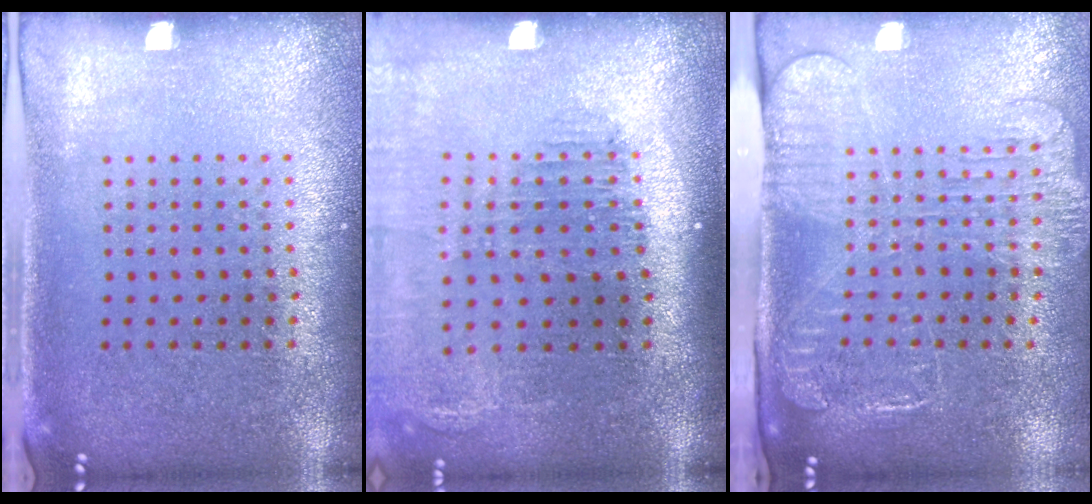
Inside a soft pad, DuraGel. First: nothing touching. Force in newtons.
{"total": 1.7, "press": 1.5, "slide": 0.7}
{"total": 2.6, "press": 2.1, "slide": 1.6}